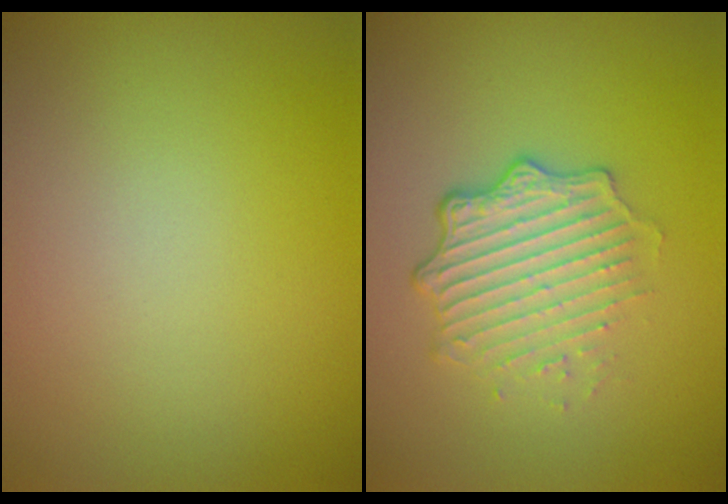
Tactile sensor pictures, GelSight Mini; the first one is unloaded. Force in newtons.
{"total": 4.8, "press": 3.4, "slide": 3.4}